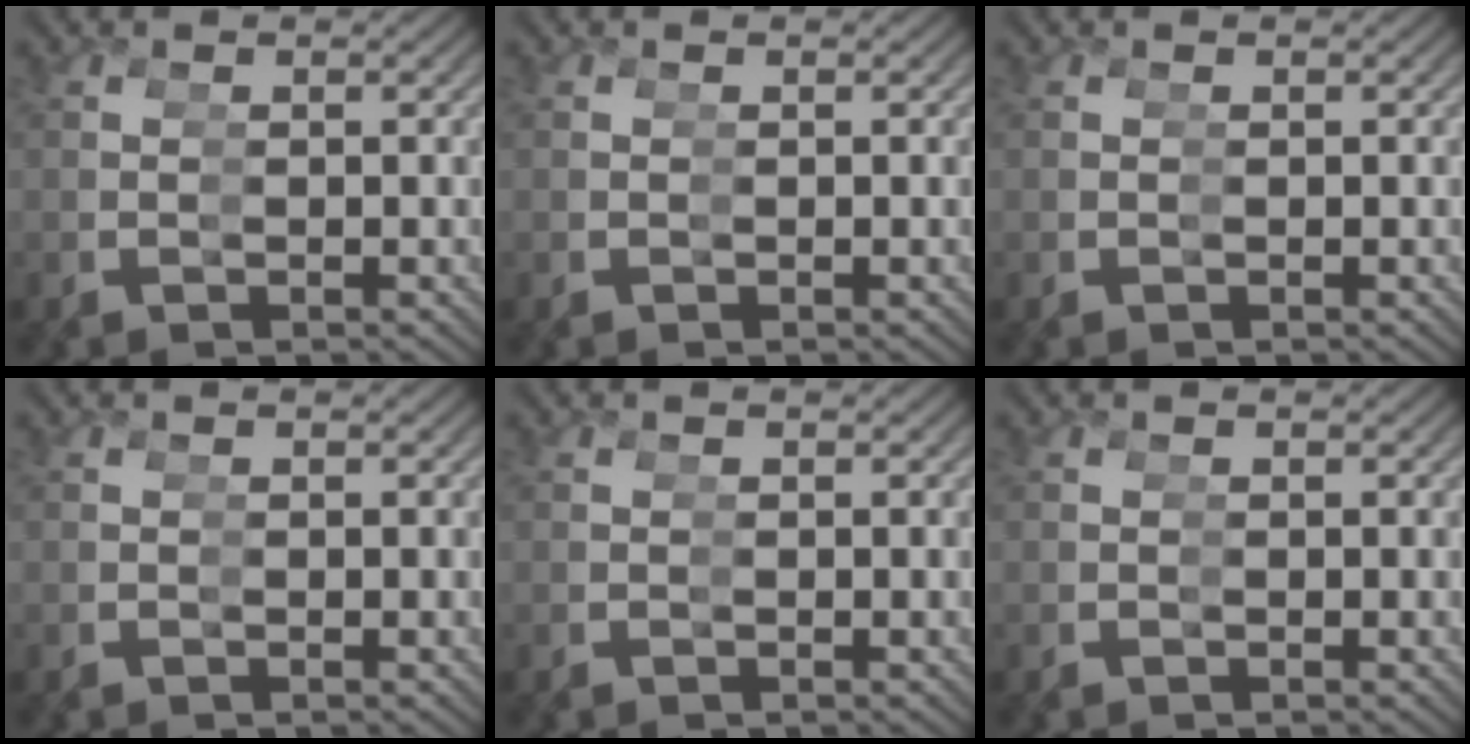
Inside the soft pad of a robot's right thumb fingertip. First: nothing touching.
{"total": 0.0}
{"total": 0.0}
{"total": 0.0}
{"total": 0.0}
{"total": 0.0}